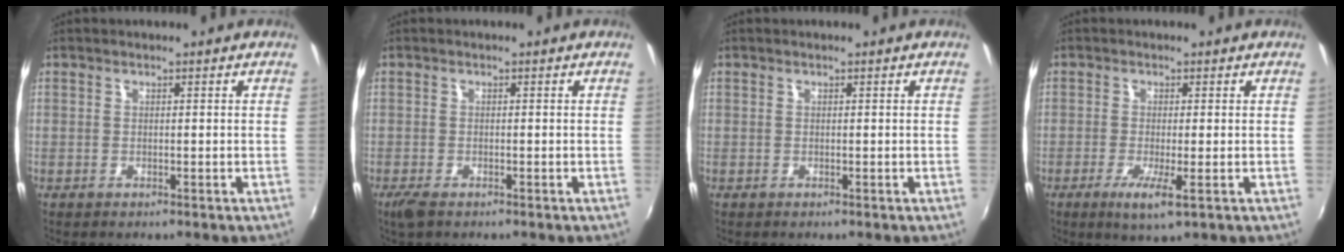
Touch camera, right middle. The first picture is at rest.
{"total": 2.4, "force": [-1.6, 0.8, 1.6], "torque": [-0.034, -0.008, -0.030]}
{"total": 0.0}
{"total": 4.5, "force": [-1.7, 0.1, 4.2], "torque": [-0.089, -0.014, -0.031]}